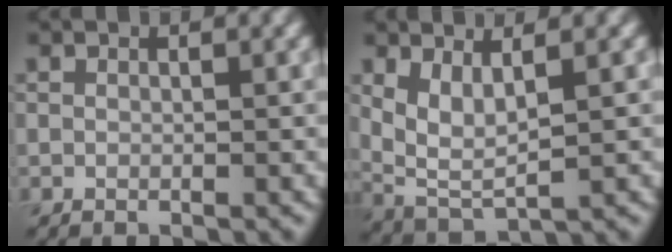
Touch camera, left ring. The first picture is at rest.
{"total": 3.6, "force": [1.2, 1.4, 3.2], "torque": [-0.073, -0.011, 0.030]}